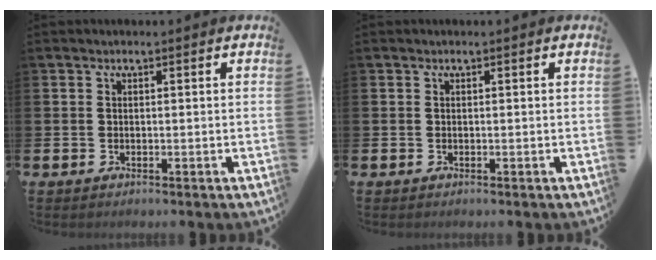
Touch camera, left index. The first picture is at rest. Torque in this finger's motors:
{"motor_torque": [0.00, 0.00, 0.00, 0.00]}